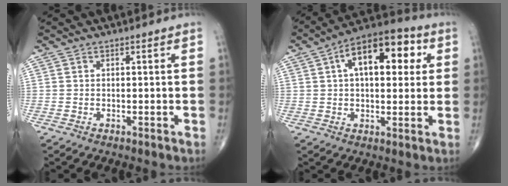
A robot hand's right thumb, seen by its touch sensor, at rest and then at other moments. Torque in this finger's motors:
{"motor_torque": [0.89, 3.73, 1.54, 0.36, 0.11]}